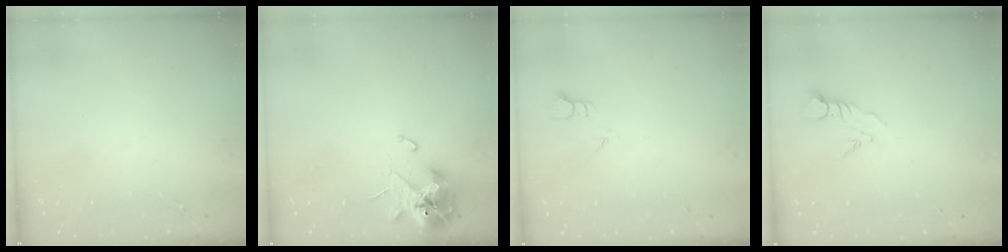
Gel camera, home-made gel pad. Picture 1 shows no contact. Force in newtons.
{"total": 13.0, "press": 12.8, "slide": 1.8}
{"total": 2.4, "press": 2.4, "slide": 0.2}
{"total": 3.8, "press": 3.8, "slide": 0.2}